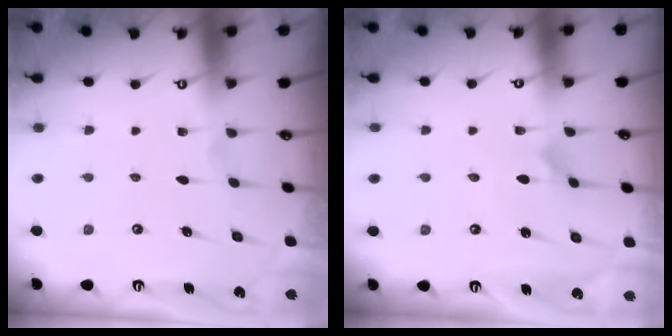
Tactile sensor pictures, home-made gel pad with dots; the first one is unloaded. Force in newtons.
{"total": 2.8, "press": 2.7, "slide": 0.3}